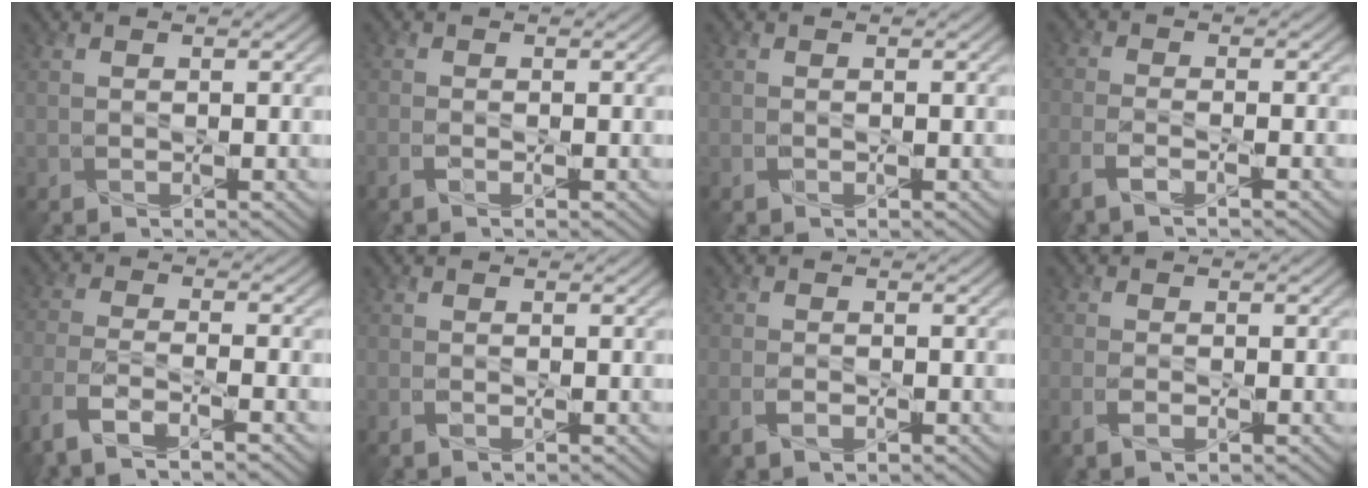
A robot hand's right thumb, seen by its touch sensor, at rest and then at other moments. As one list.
[{"total": 1.5, "force": [-0.8, 0.3, 1.2], "torque": [-0.030, -0.001, -0.020]}, {"total": 0.6, "force": [-0.2, 0.3, 0.4], "torque": [-0.009, -0.001, -0.003]}, {"total": 4.2, "force": [-2.7, 1.1, 3.0], "torque": [-0.067, -0.005, -0.062]}, {"total": 8.1, "force": [-5.6, 2.5, 5.4], "torque": [-0.121, -0.013, -0.117]}, {"total": 0.8, "force": [-0.3, 0.3, 0.7], "torque": [-0.018, -0.002, -0.006]}, {"total": 2.1, "force": [-1.0, 0.9, 1.6], "torque": [-0.036, -0.003, -0.022]}, {"total": 2.3, "force": [-1.0, 0.8, 1.9], "torque": [-0.045, -0.003, -0.023]}]